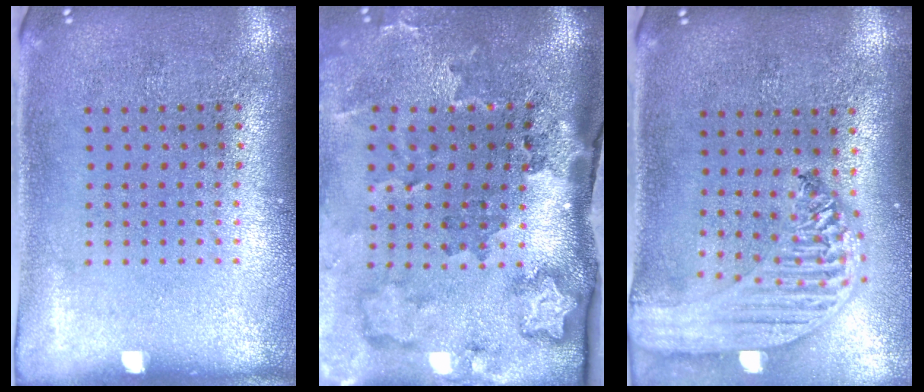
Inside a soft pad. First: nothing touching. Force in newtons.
{"total": 3.8, "press": 2.4, "slide": 2.9}
{"total": 2.9, "press": 2.3, "slide": 1.8}